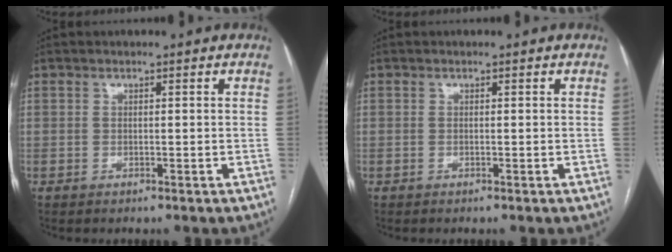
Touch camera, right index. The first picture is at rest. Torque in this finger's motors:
{"motor_torque": [0.00, 0.00, 0.00, -0.01]}